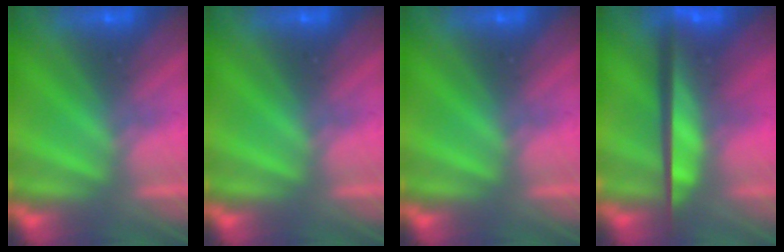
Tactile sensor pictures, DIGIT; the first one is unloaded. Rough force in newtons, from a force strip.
{"total": 0.0}
{"total": 0.0}
{"total": 7.3}